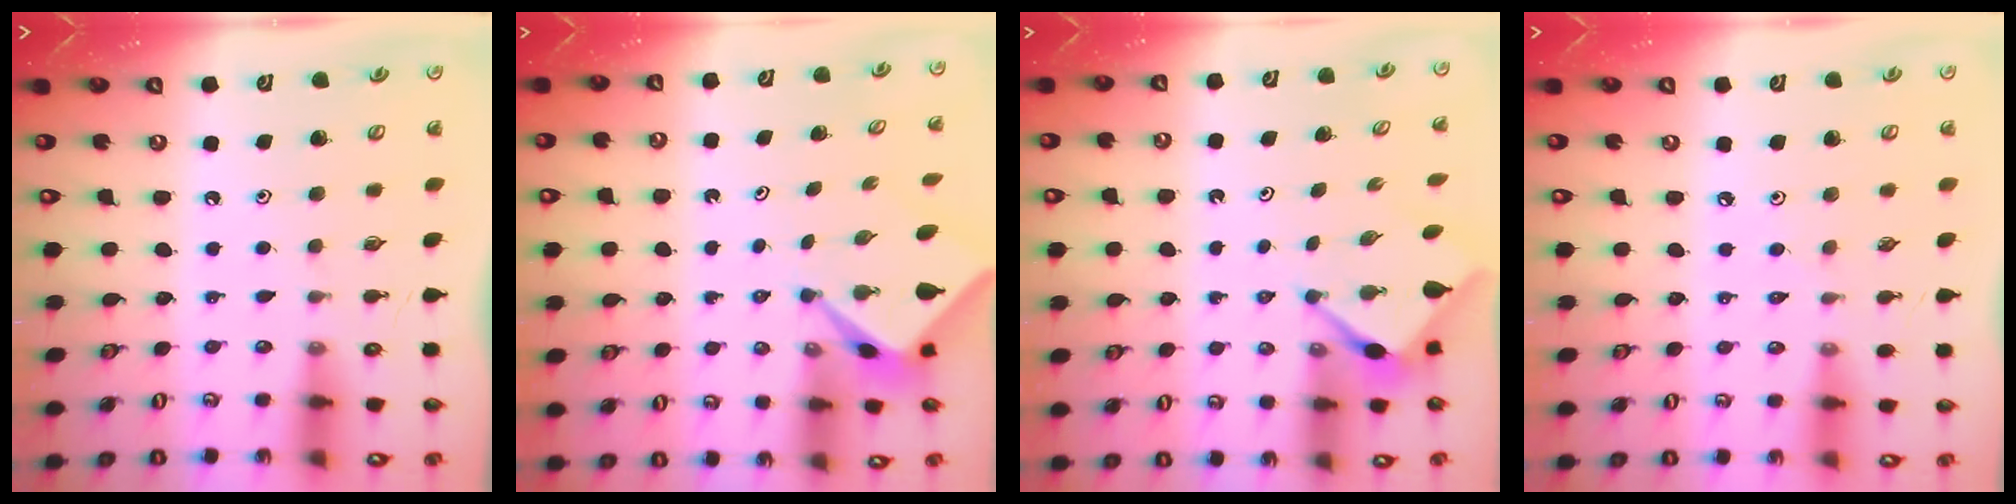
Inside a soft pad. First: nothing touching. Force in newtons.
{"total": 2.1, "press": 2.1, "slide": 0.3}
{"total": 2.9, "press": 2.9, "slide": 0.3}
{"total": 1.9, "press": 1.8, "slide": 0.4}